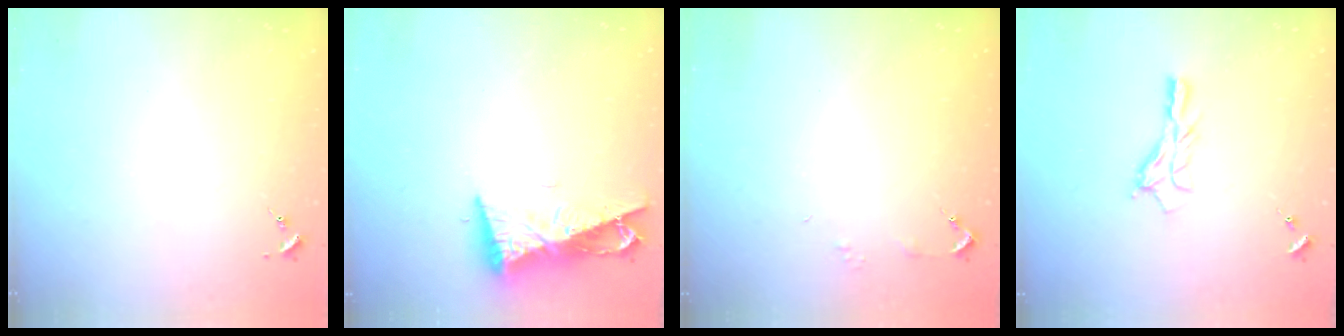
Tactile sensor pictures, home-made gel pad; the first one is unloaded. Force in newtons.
{"total": 9.7, "press": 9.7, "slide": 0.7}
{"total": 2.9, "press": 2.8, "slide": 0.3}
{"total": 9.5, "press": 9.5, "slide": 0.4}